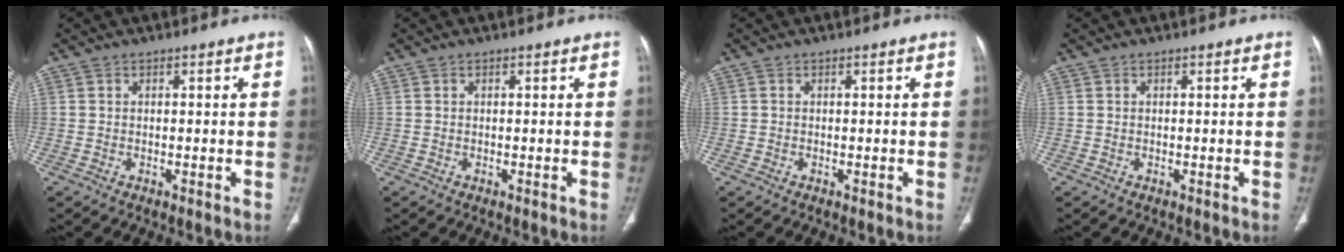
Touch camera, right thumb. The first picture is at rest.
{"total": 0.0}
{"total": 0.0}
{"total": 0.0}